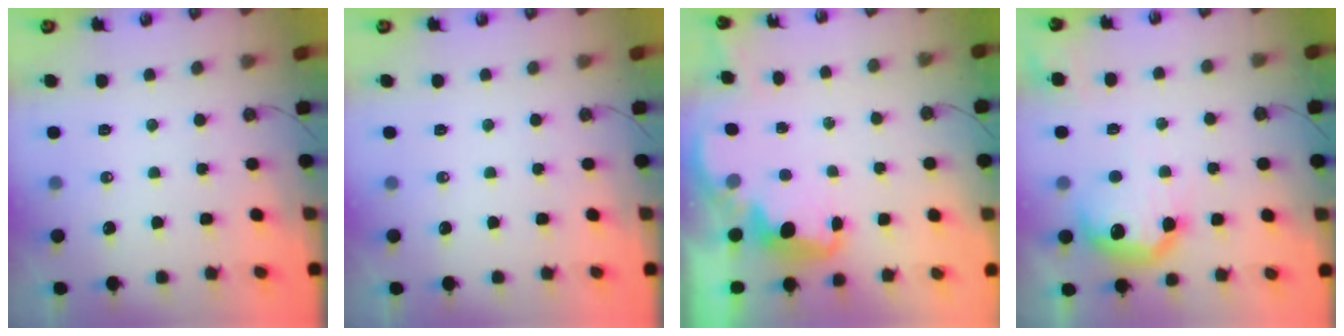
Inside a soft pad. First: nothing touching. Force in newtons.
{"total": 0.0}
{"total": 2.3, "press": 2.2, "slide": 0.6}
{"total": 13.8, "press": 13.7, "slide": 1.0}